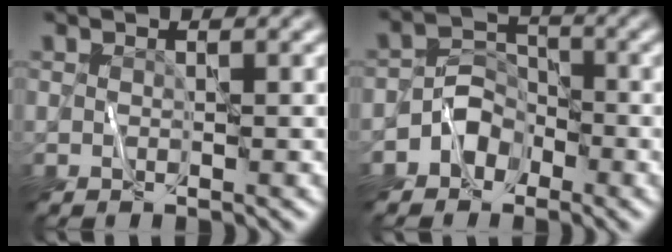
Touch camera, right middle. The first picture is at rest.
{"total": 2.9, "force": [-1.5, 2.3, 0.8], "torque": [-0.004, 0.005, -0.032]}